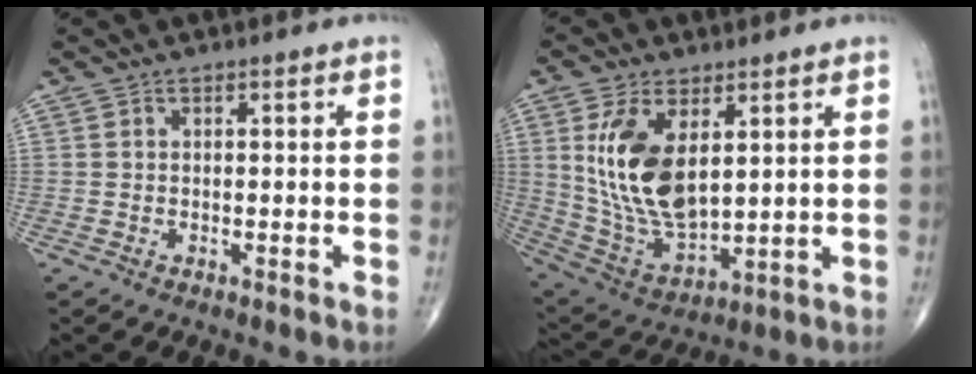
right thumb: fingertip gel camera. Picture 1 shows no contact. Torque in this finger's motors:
{"motor_torque": [0.11, 0.55, 1.42, 0.37, 0.17]}